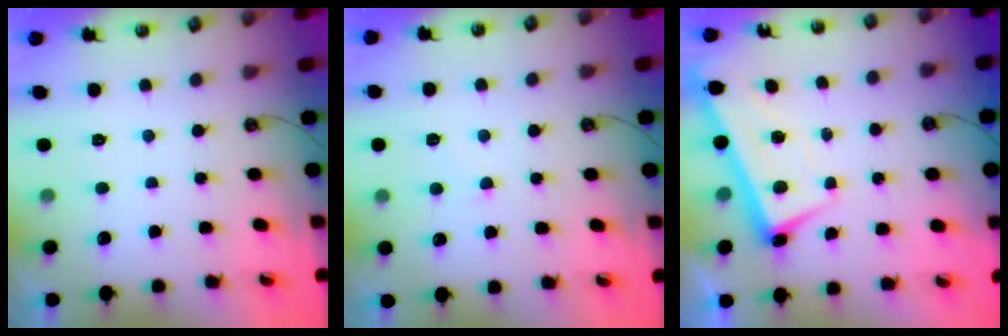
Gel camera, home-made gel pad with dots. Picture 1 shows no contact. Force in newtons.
{"total": 5.3, "press": 5.3, "slide": 0.8}
{"total": 2.6, "press": 2.4, "slide": 0.8}